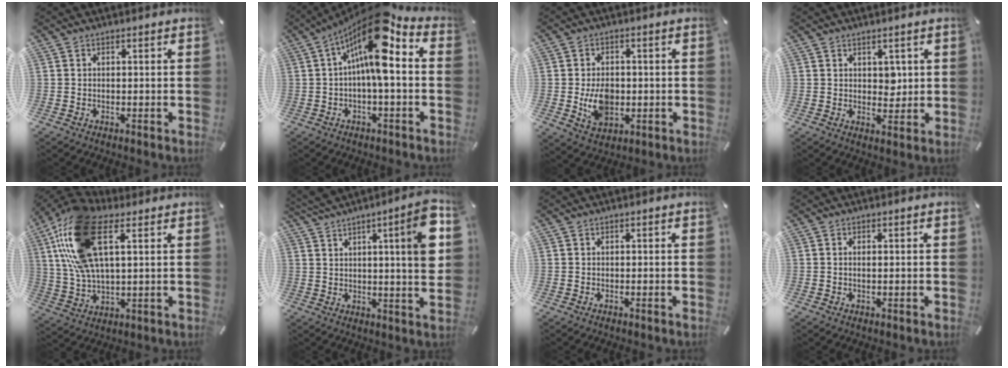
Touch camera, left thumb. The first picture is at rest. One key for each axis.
{"total": 14.9, "fx": 3.7, "fy": 4.6, "fz": 13.7, "tx": -0.264, "ty": -0.030, "tz": 0.052}
{"total": 8.0, "fx": -0.9, "fy": 5.9, "fz": 5.4, "tx": -0.097, "ty": -0.004, "tz": -0.017}
{"total": 3.2, "fx": 1.5, "fy": 2.4, "fz": 1.4, "tx": 0.001, "ty": -0.011, "tz": 0.021}
{"total": 18.7, "fx": 7.8, "fy": 8.9, "fz": 14.5, "tx": -0.328, "ty": -0.003, "tz": 0.139}
{"total": 13.2, "fx": 5.3, "fy": 1.3, "fz": 12.0, "tx": -0.178, "ty": -0.032, "tz": 0.080}
{"total": 0.0}
{"total": 0.8, "fx": 0.0, "fy": 0.1, "fz": 0.8, "tx": -0.015, "ty": -0.002, "tz": 0.001}